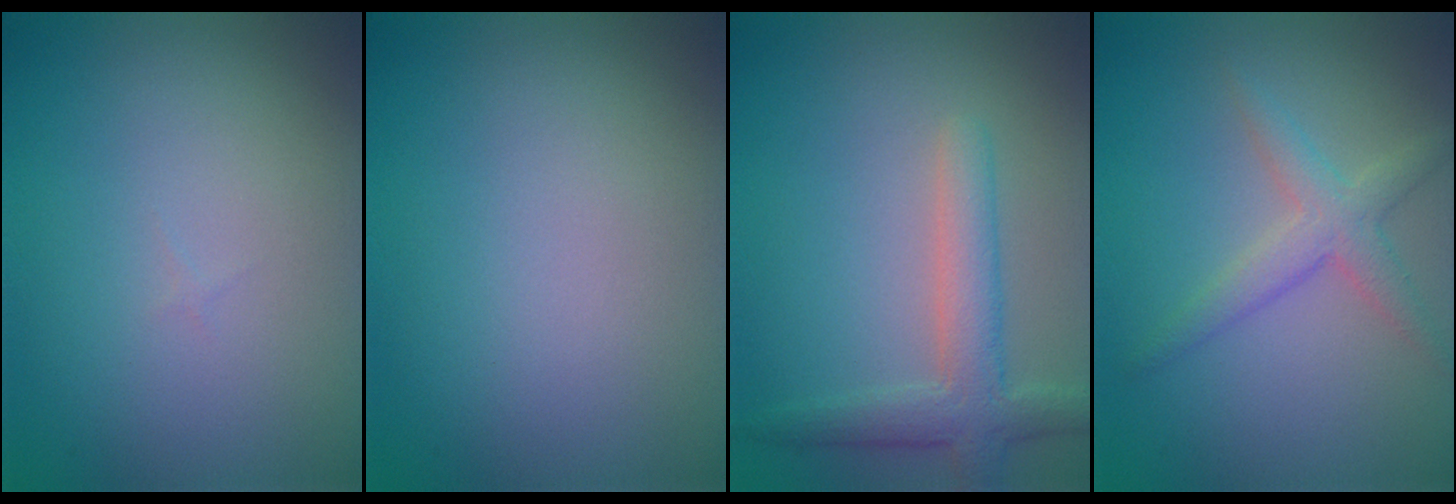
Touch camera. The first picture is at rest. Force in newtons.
{"total": 0.0}
{"total": 3.6, "press": 3.6, "slide": 0.3}
{"total": 2.8, "press": 2.8, "slide": 0.1}